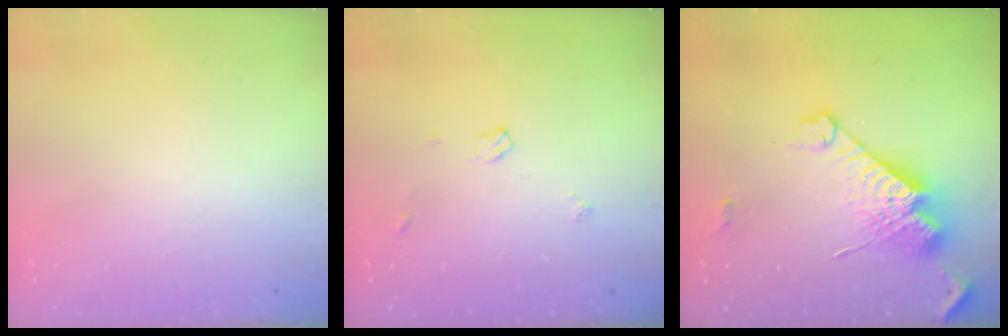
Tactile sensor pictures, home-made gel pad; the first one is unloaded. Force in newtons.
{"total": 4.5, "press": 4.5, "slide": 0.5}
{"total": 17.7, "press": 17.6, "slide": 1.6}